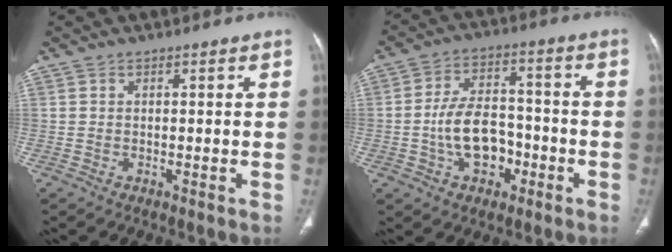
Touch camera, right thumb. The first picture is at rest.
{"total": 10.9, "force": [-3.2, 7.3, 7.5], "torque": [-0.108, 0.039, -0.053]}